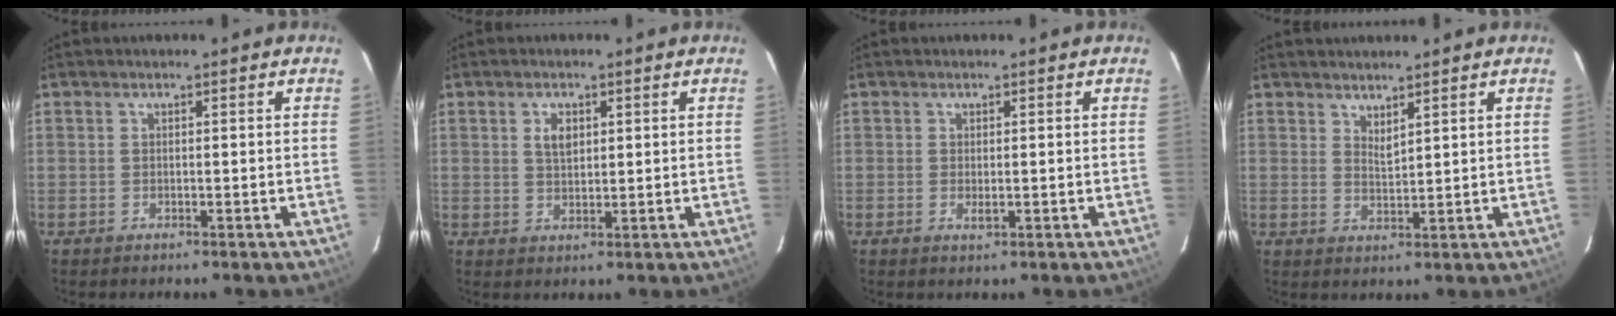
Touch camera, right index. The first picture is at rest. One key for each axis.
{"total": 3.2, "fx": 1.3, "fy": 2.0, "fz": 2.2, "tx": -0.038, "ty": 0.004, "tz": 0.024}
{"total": 1.1, "fx": -0.1, "fy": 0.5, "fz": 1.0, "tx": -0.020, "ty": -0.003, "tz": 0.000}
{"total": 2.5, "fx": 2.2, "fy": 0.5, "fz": 1.2, "tx": -0.020, "ty": -0.001, "tz": 0.037}